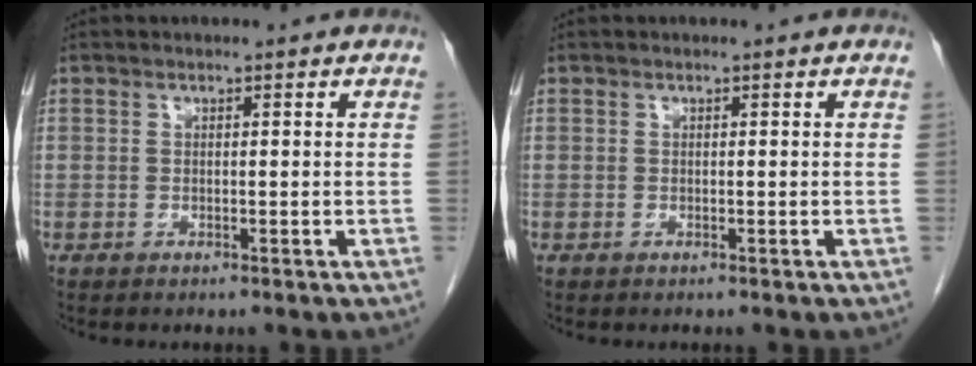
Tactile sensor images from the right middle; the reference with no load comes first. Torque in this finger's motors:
{"motor_torque": [0.00, 0.00, 0.00, 0.00]}